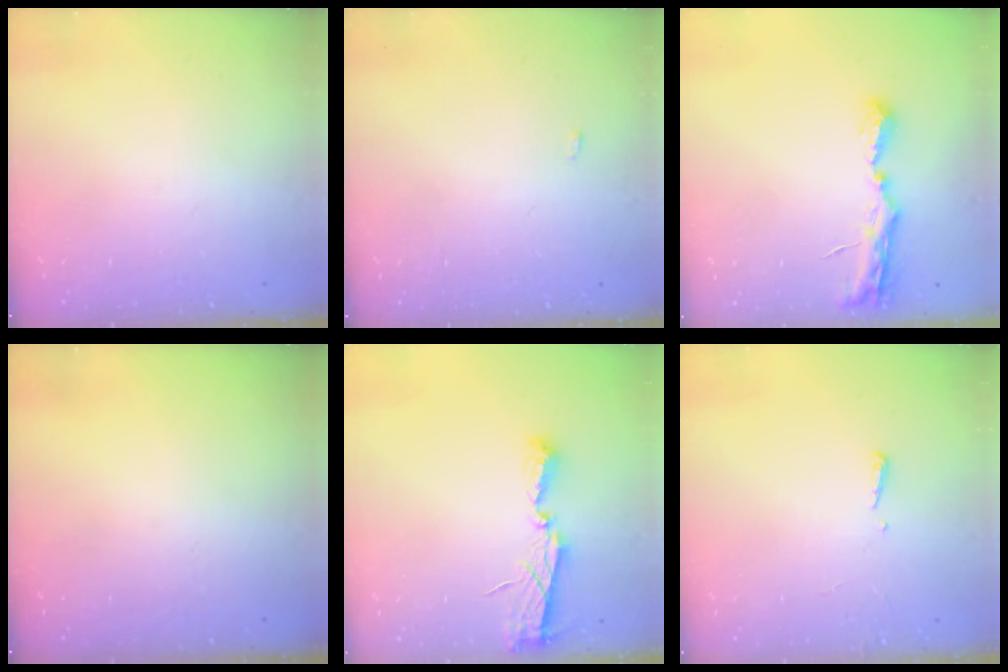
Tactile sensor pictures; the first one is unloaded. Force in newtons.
{"total": 6.7, "press": 2.2, "slide": 6.3}
{"total": 7.5, "press": 7.5, "slide": 0.4}
{"total": 0.0}
{"total": 6.2, "press": 6.2, "slide": 0.2}
{"total": 2.4, "press": 2.4, "slide": 0.2}